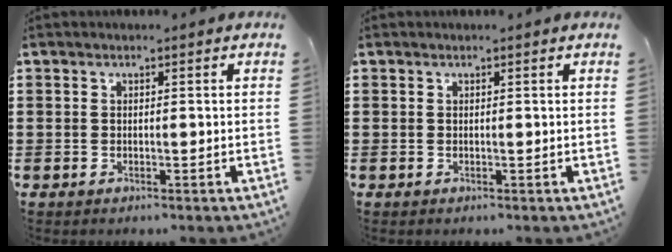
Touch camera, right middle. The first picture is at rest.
{"total": 0.0}